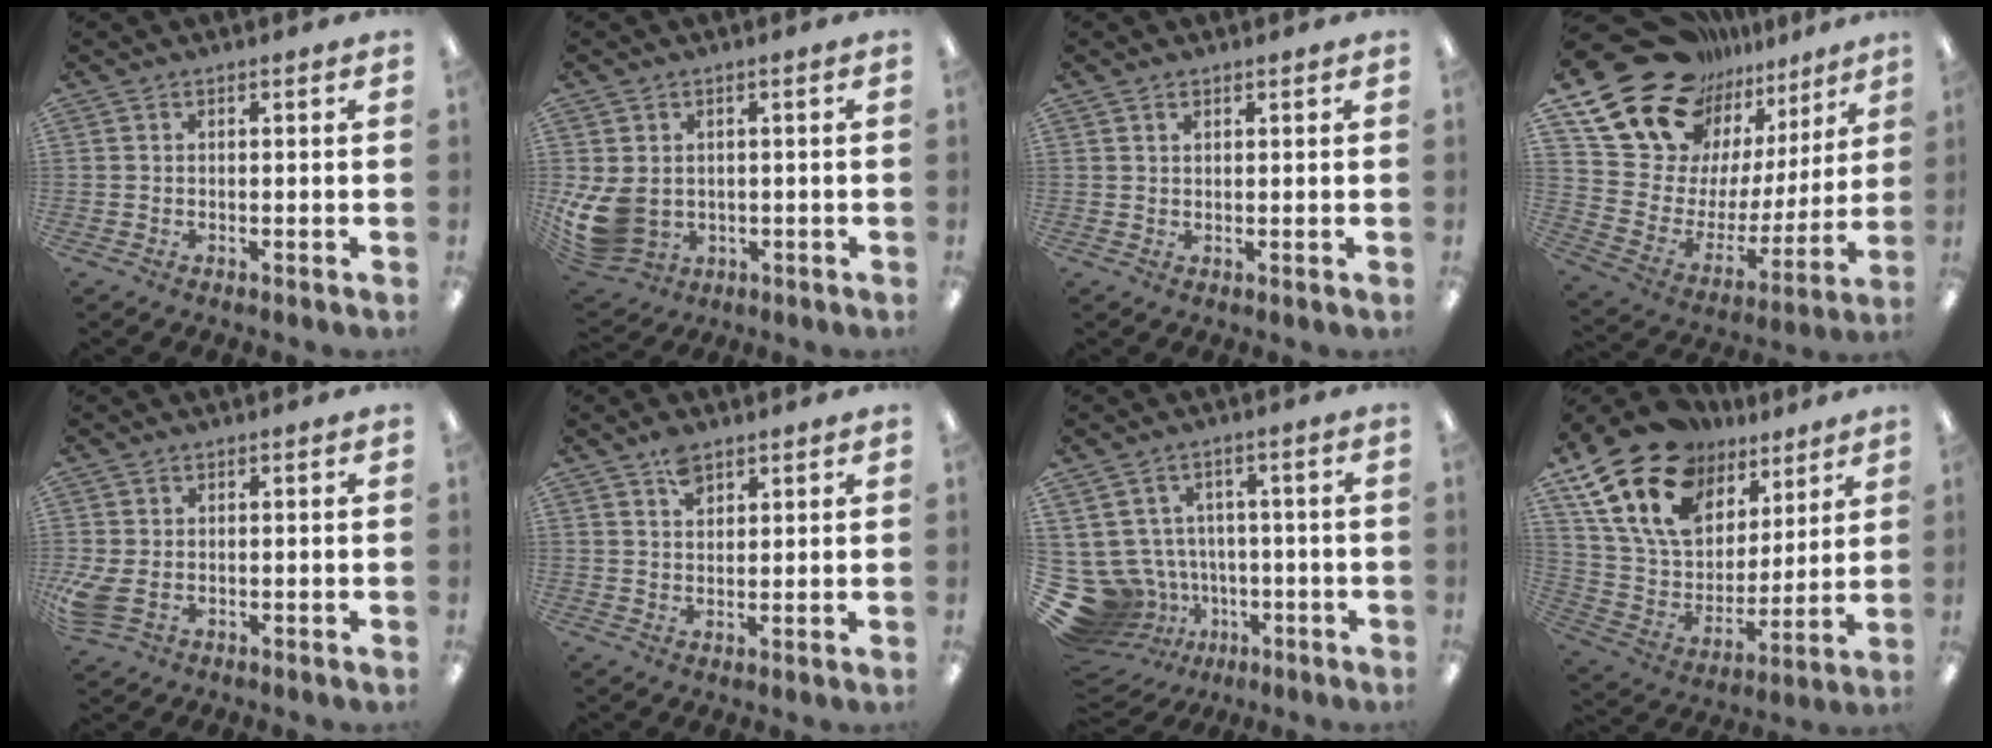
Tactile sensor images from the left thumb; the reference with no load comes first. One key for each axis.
{"total": 10.2, "fx": -0.6, "fy": 8.2, "fz": 6.0, "tx": -0.141, "ty": 0.000, "tz": -0.003}
{"total": 1.2, "fx": 0.9, "fy": 0.6, "fz": 0.5, "tx": -0.011, "ty": 0.001, "tz": 0.017}
{"total": 21.5, "fx": 16.3, "fy": 12.3, "fz": 6.6, "tx": -0.128, "ty": -0.129, "tz": 0.315}
{"total": 5.1, "fx": -0.6, "fy": 3.6, "fz": 3.5, "tx": -0.079, "ty": -0.004, "tz": -0.012}
{"total": 4.4, "fx": 2.9, "fy": 2.5, "fz": 2.1, "tx": -0.031, "ty": -0.006, "tz": 0.053}
{"total": 12.0, "fx": -3.8, "fy": 10.8, "fz": 3.5, "tx": -0.113, "ty": 0.010, "tz": -0.045}
{"total": 21.7, "fx": 12.9, "fy": 13.4, "fz": 11.2, "tx": -0.223, "ty": -0.063, "tz": 0.235}